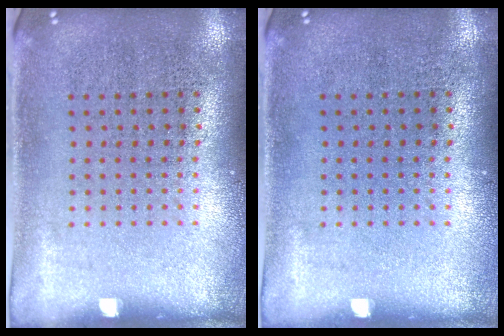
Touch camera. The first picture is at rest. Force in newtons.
{"total": 0.0}